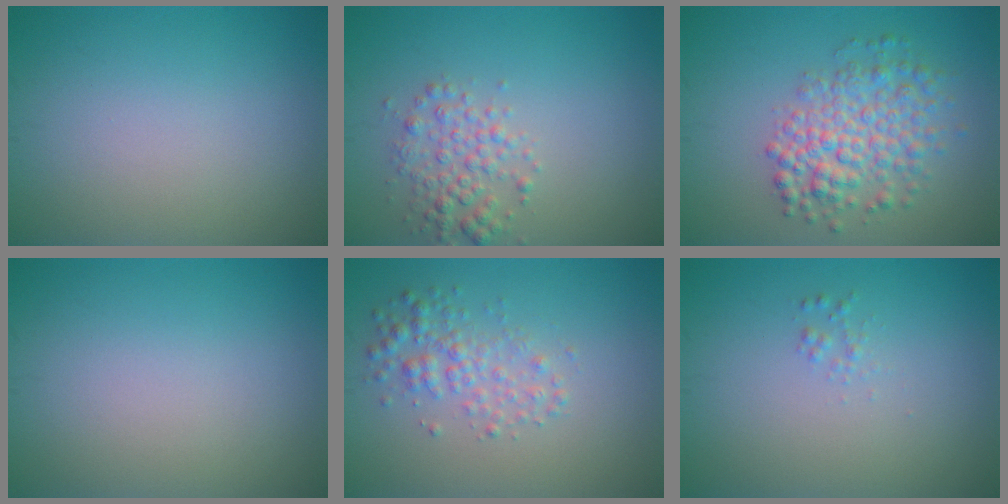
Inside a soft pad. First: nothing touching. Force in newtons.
{"total": 2.7, "press": 2.7, "slide": 0.0}
{"total": 5.1, "press": 5.1, "slide": 0.2}
{"total": 0.0}
{"total": 2.6, "press": 2.6, "slide": 0.0}
{"total": 0.7, "press": 0.7, "slide": 0.0}